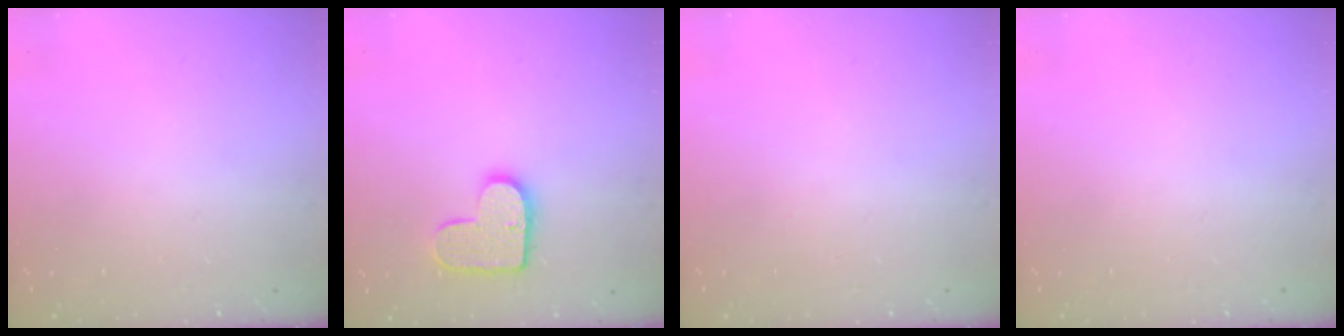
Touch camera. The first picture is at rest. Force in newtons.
{"total": 11.8, "press": 11.7, "slide": 0.6}
{"total": 0.0}
{"total": 0.0}